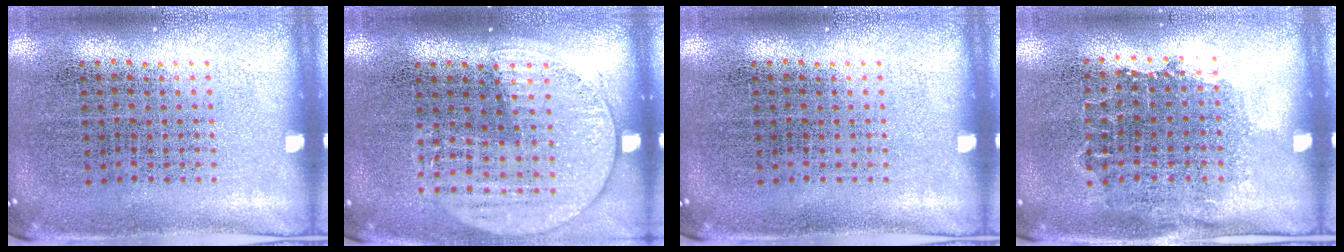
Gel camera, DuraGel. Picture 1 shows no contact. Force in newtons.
{"total": 1.4, "press": 1.3, "slide": 0.5}
{"total": 0.0}
{"total": 0.9, "press": 0.8, "slide": 0.5}